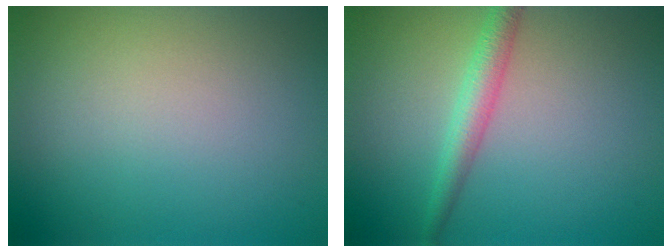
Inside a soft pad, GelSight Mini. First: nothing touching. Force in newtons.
{"total": 2.6, "press": 2.6, "slide": 0.1}